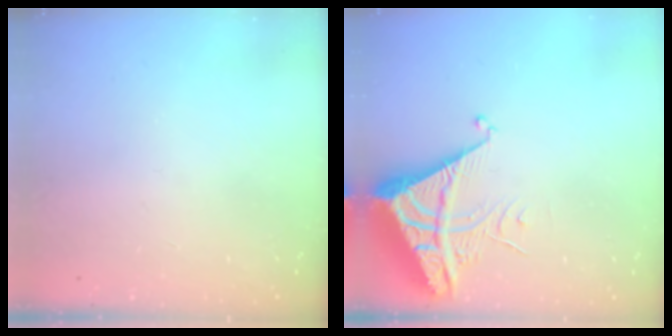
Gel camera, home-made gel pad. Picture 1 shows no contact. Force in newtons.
{"total": 6.6, "press": 6.6, "slide": 0.6}